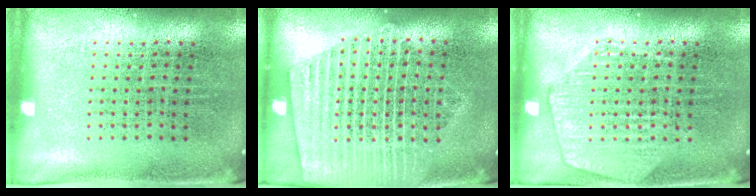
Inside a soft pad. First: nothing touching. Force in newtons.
{"total": 2.0, "press": 2.0, "slide": 0.2}
{"total": 2.0, "press": 2.0, "slide": 0.3}